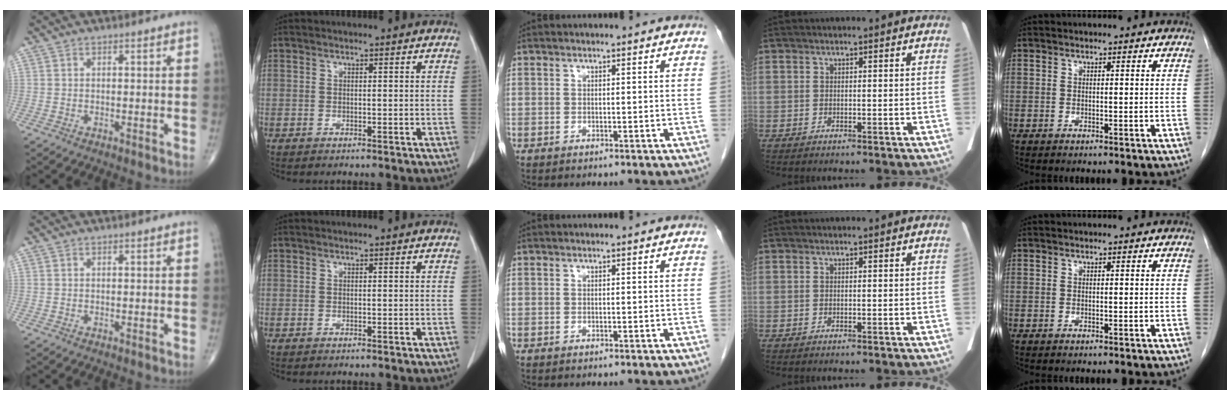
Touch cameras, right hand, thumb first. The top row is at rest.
{}